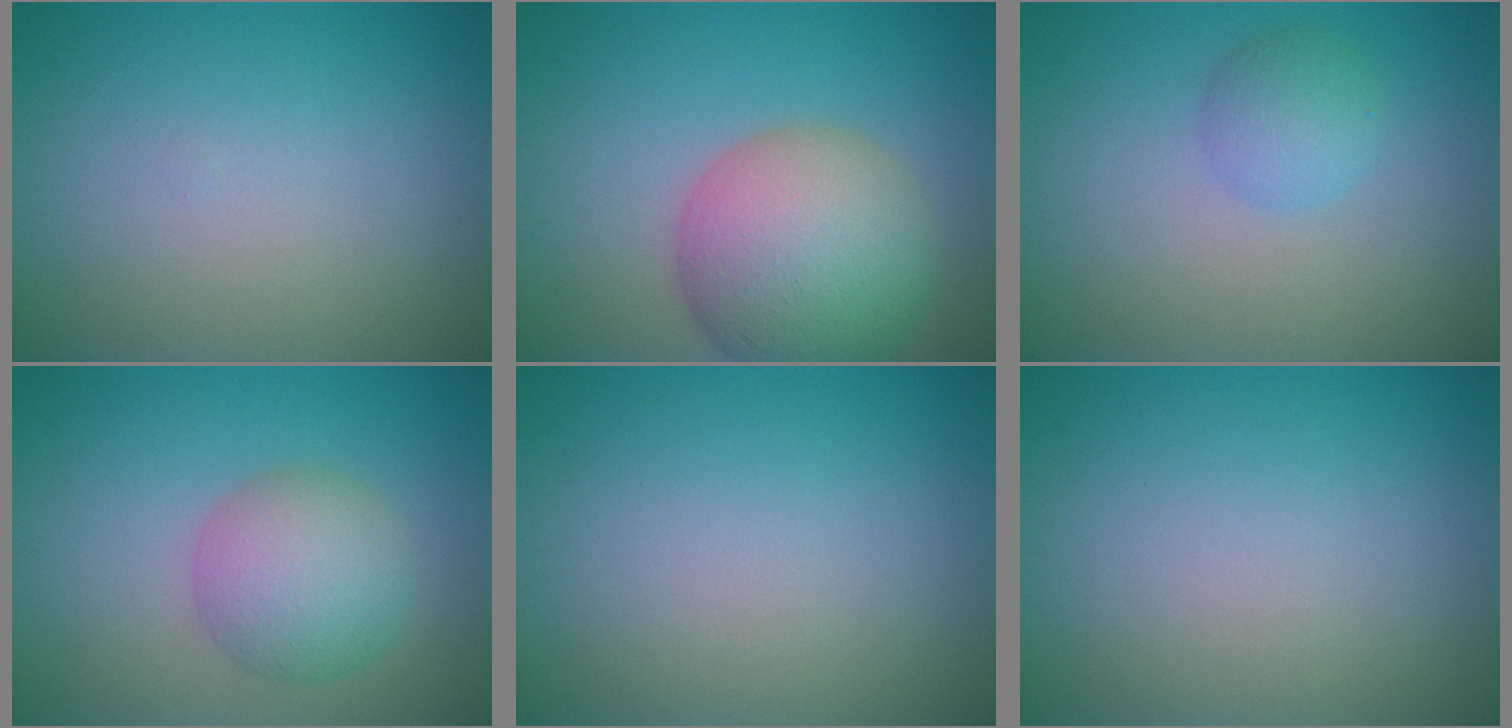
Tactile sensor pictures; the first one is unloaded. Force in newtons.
{"total": 9.2, "press": 9.1, "slide": 0.6}
{"total": 2.1, "press": 2.1, "slide": 0.0}
{"total": 4.7, "press": 4.7, "slide": 0.2}
{"total": 0.0}
{"total": 0.0}